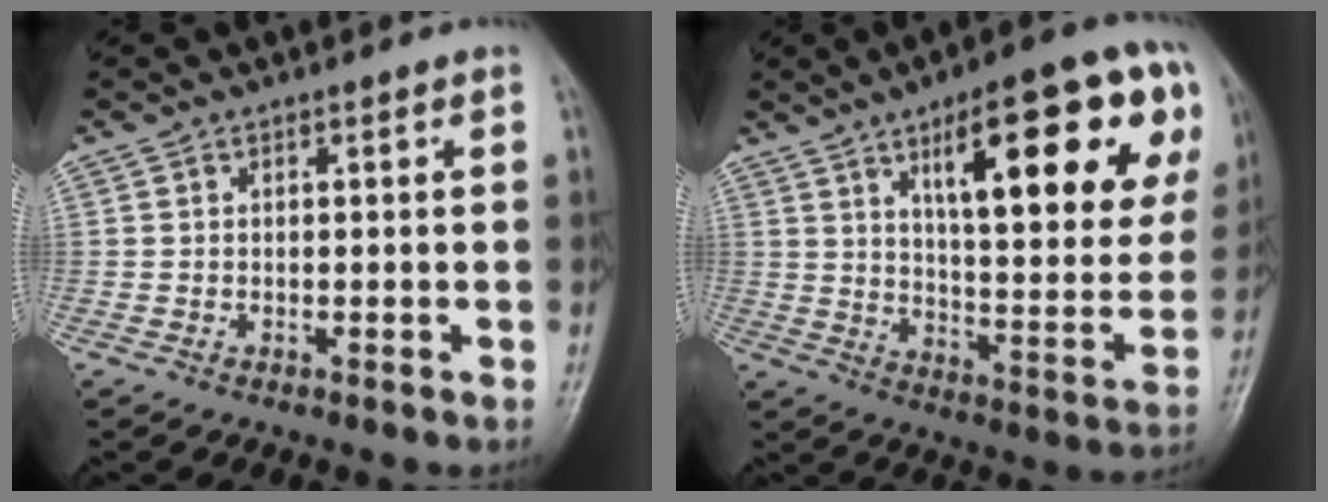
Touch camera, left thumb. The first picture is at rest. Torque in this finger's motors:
{"motor_torque": [3.05, 1.96, 1.46, -1.32, 0.40]}